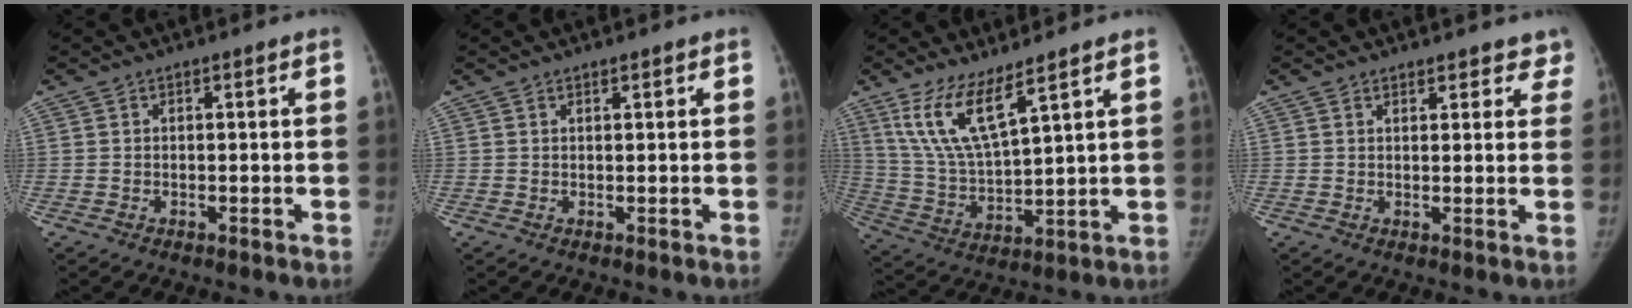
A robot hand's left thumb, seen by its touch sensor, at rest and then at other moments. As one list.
[{"total": 0.7, "force": [0.6, 0.1, 0.3], "torque": [-0.006, -0.003, 0.010]}, {"total": 11.1, "force": [7.2, 2.3, 8.2], "torque": [-0.164, -0.044, 0.161]}, {"total": 5.2, "force": [4.5, 2.4, 1.1], "torque": [0.035, -0.017, 0.042]}]